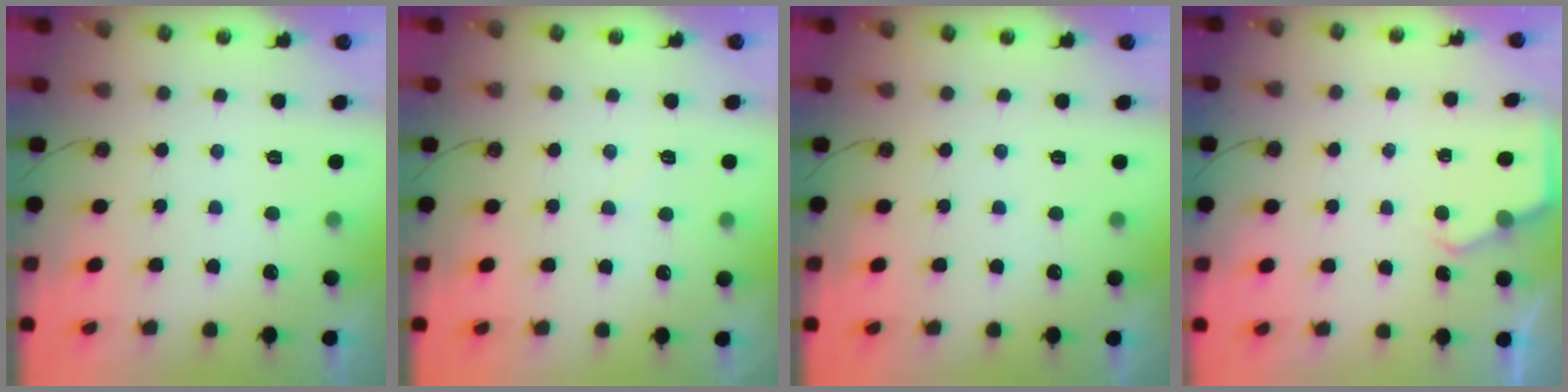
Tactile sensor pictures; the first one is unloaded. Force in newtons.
{"total": 3.2, "press": 3.2, "slide": 0.3}
{"total": 0.0}
{"total": 2.9, "press": 2.8, "slide": 0.4}